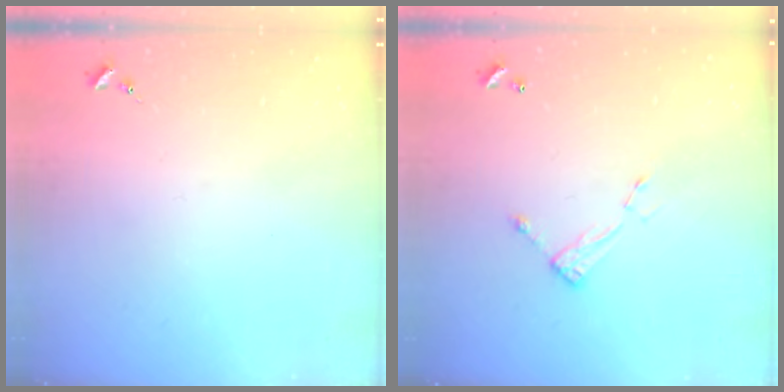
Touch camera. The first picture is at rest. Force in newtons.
{"total": 4.7, "press": 4.6, "slide": 0.4}